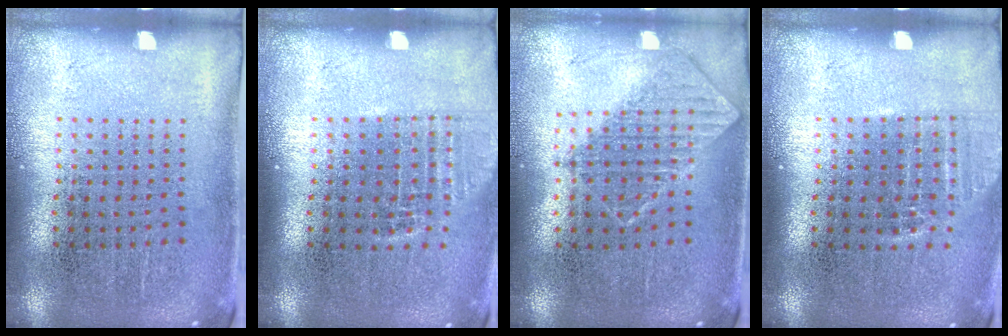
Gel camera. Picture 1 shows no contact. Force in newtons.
{"total": 1.1, "press": 1.0, "slide": 0.5}
{"total": 0.8, "press": 0.8, "slide": 0.1}
{"total": 1.0, "press": 0.9, "slide": 0.5}